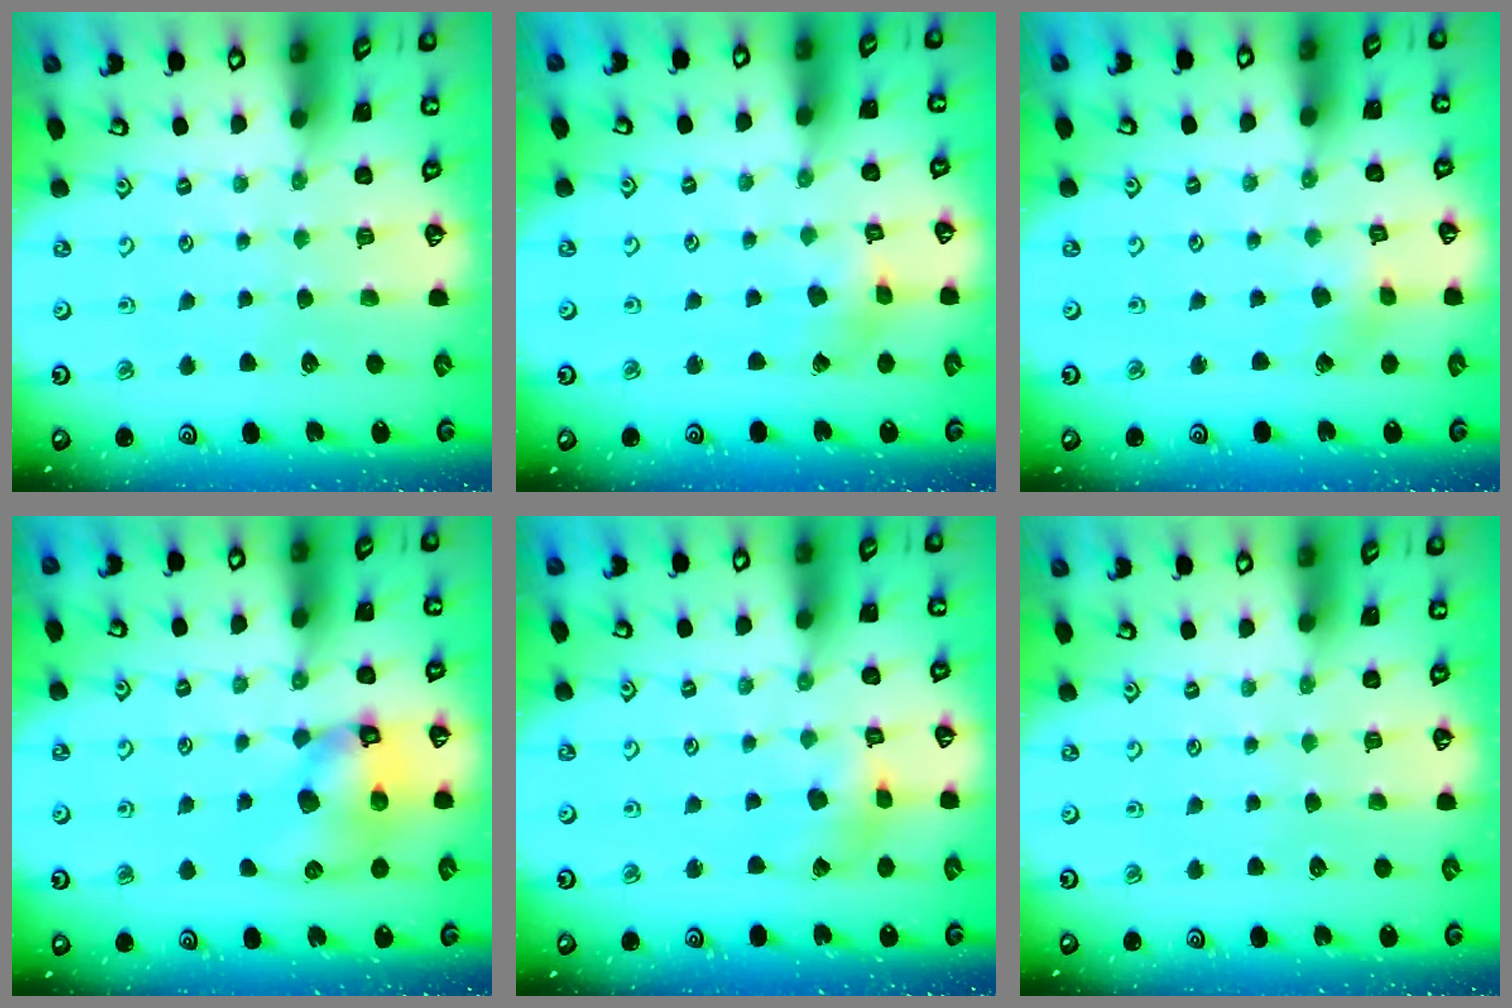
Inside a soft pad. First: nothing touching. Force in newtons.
{"total": 2.4, "press": 2.4, "slide": 0.5}
{"total": 2.8, "press": 2.8, "slide": 0.3}
{"total": 12.0, "press": 11.8, "slide": 1.9}
{"total": 5.1, "press": 5.1, "slide": 0.4}
{"total": 0.0}